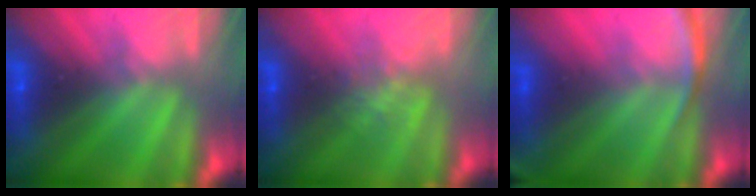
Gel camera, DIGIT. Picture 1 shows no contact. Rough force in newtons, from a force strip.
{"total": 2.2}
{"total": 2.7}